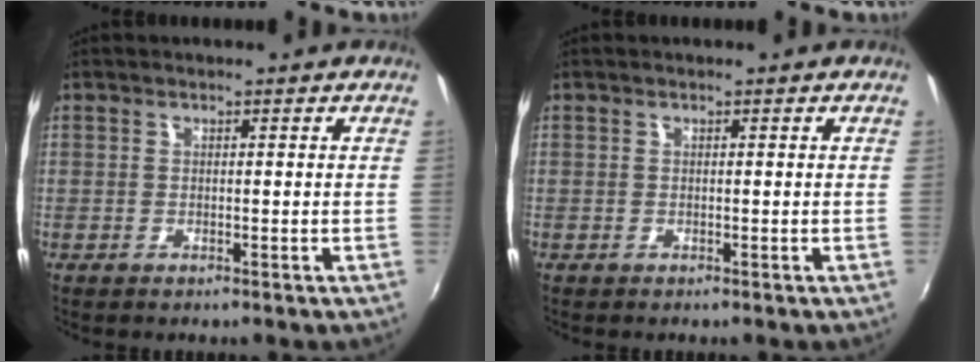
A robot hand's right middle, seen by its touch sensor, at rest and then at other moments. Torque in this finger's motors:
{"motor_torque": [0.02, -0.13, -0.15, -0.11]}